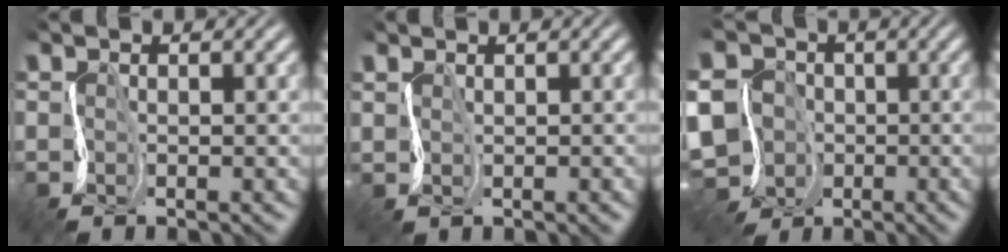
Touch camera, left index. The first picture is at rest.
{"total": 0.8, "force": [0.4, 0.7, 0.2], "torque": [0.004, 0.002, 0.020]}
{"total": 10.9, "force": [-4.2, 9.5, 3.4], "torque": [-0.080, -0.027, -0.102]}